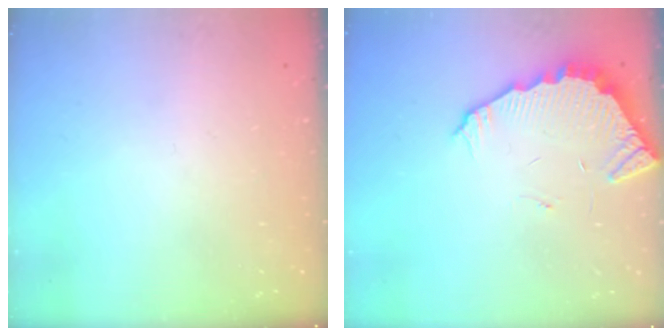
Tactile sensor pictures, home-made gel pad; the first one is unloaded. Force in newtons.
{"total": 3.9, "press": 3.9, "slide": 0.2}